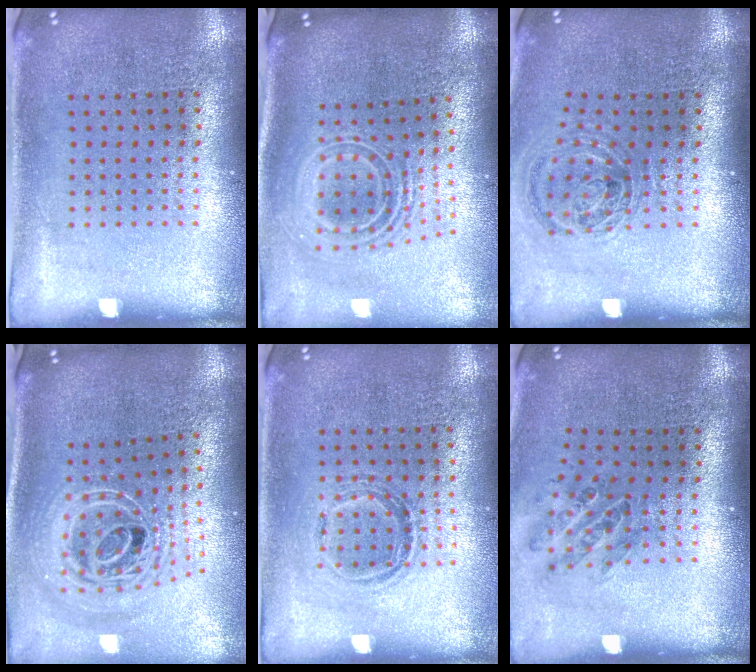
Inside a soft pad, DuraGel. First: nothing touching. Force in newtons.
{"total": 2.3, "press": 1.7, "slide": 1.6}
{"total": 1.2, "press": 1.1, "slide": 0.4}
{"total": 2.7, "press": 1.8, "slide": 2.0}
{"total": 1.1, "press": 0.9, "slide": 0.7}
{"total": 1.0, "press": 1.0, "slide": 0.3}